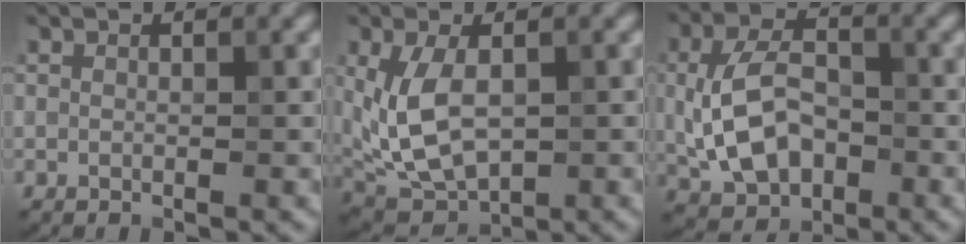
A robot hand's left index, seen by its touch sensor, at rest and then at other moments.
{"total": 6.5, "force": [0.2, 3.7, 5.4], "torque": [-0.122, -0.009, 0.012]}
{"total": 7.1, "force": [-0.7, 4.6, 5.3], "torque": [-0.111, -0.003, -0.013]}